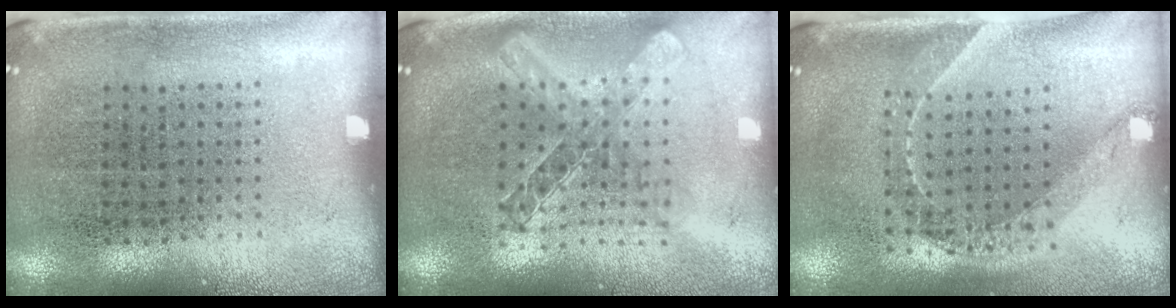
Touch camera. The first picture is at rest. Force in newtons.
{"total": 2.0, "press": 1.7, "slide": 1.1}
{"total": 1.6, "press": 1.3, "slide": 0.9}